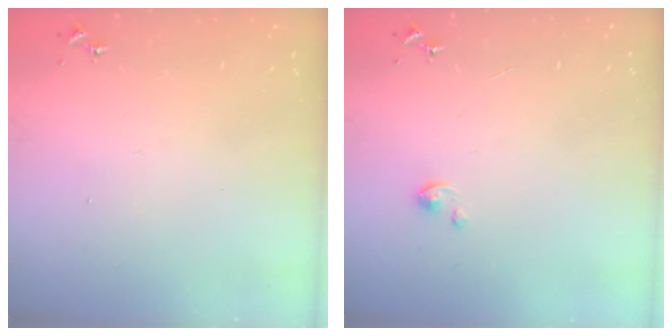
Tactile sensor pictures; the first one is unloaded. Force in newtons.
{"total": 1.1, "press": 1.1, "slide": 0.3}